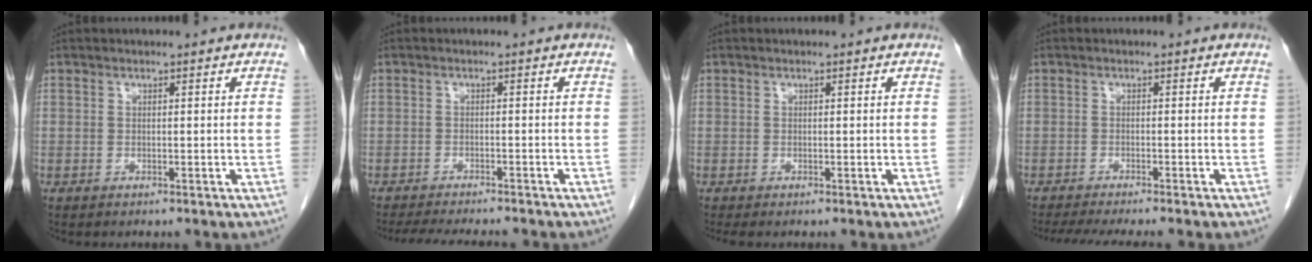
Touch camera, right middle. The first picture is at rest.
{"total": 9.4, "force": [-8.5, 1.2, 3.8], "torque": [-0.059, -0.015, -0.117]}
{"total": 0.0}
{"total": 7.2, "force": [-6.2, -0.1, 3.6], "torque": [-0.049, -0.017, -0.096]}